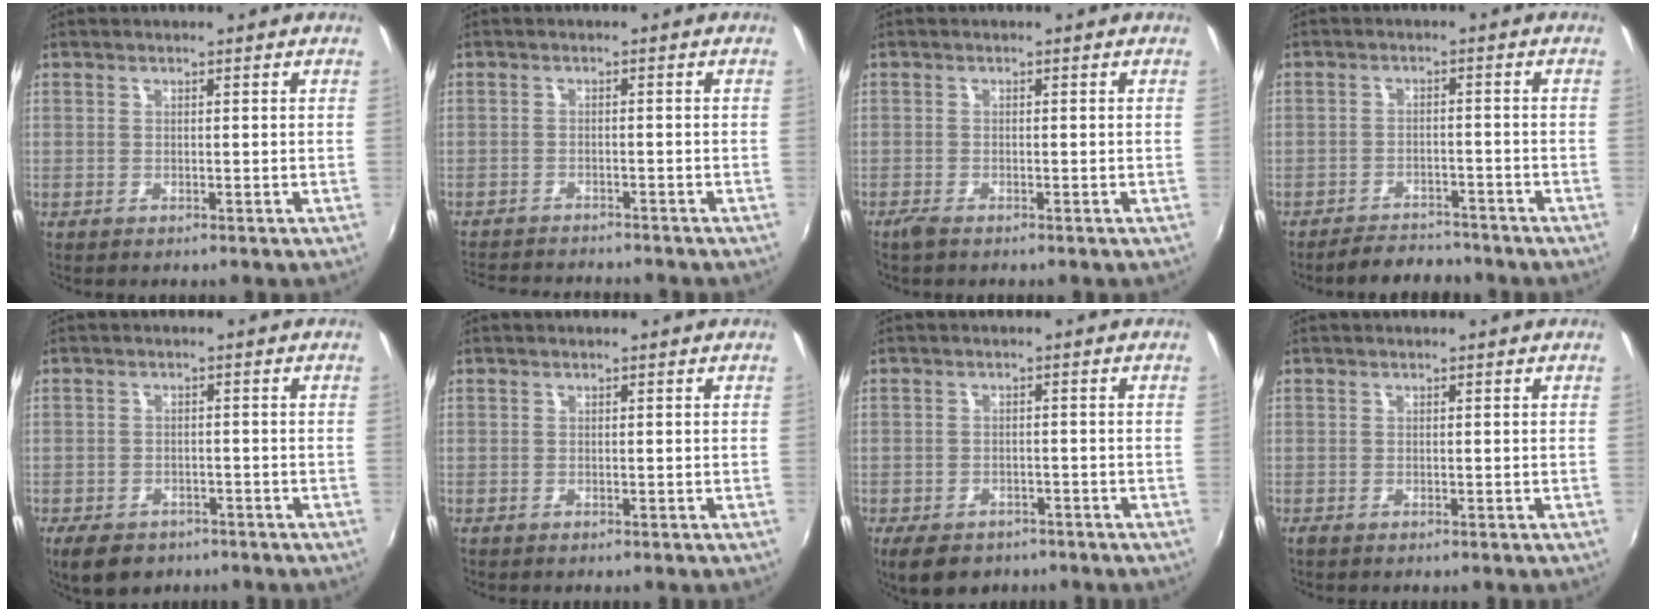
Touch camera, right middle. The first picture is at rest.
{"total": 8.7, "force": [-8.1, 1.5, 2.8], "torque": [-0.074, -0.011, -0.127]}
{"total": 1.7, "force": [-1.4, 0.4, 1.0], "torque": [-0.024, -0.006, -0.029]}
{"total": 6.2, "force": [-5.7, 2.2, 1.2], "torque": [-0.042, 0.009, -0.081]}
{"total": 7.0, "force": [-4.8, 4.0, 3.1], "torque": [-0.073, -0.012, -0.073]}
{"total": 0.0}
{"total": 7.6, "force": [-5.3, 4.4, 3.3], "torque": [-0.078, -0.012, -0.079]}
{"total": 0.0}